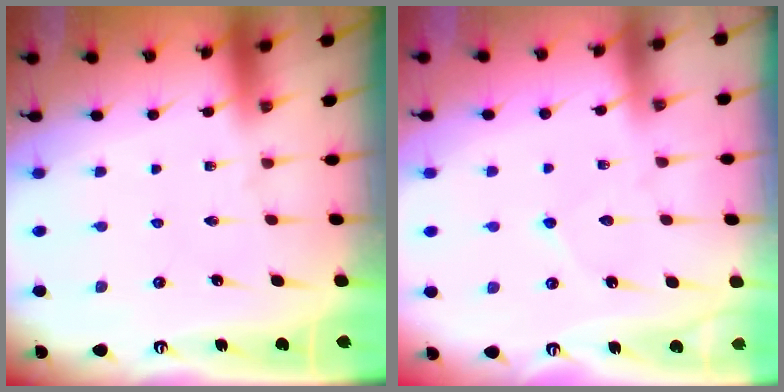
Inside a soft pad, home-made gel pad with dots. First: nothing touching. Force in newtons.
{"total": 4.0, "press": 4.0, "slide": 0.1}